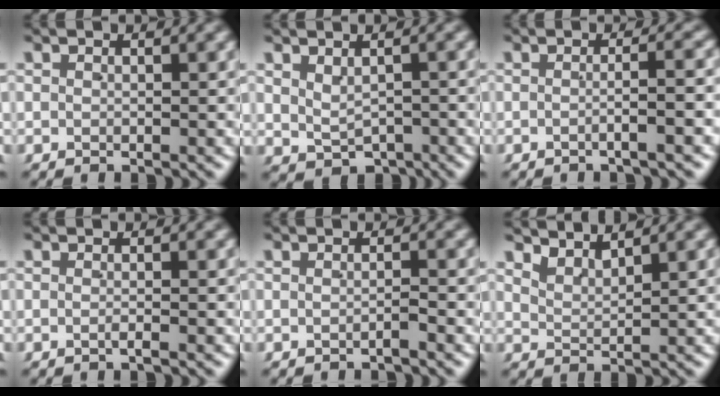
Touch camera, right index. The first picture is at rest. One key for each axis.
{"total": 1.7, "fx": -0.1, "fy": 1.3, "fz": 1.1, "tx": -0.006, "ty": -0.009, "tz": 0.007}
{"total": 1.9, "fx": -1.0, "fy": -0.5, "fz": 1.5, "tx": -0.022, "ty": 0.003, "tz": -0.019}
{"total": 0.6, "fx": -0.5, "fy": 0.0, "fz": 0.4, "tx": -0.010, "ty": 0.002, "tz": -0.011}
{"total": 0.6, "fx": -0.6, "fy": -0.1, "fz": 0.1, "tx": 0.000, "ty": 0.002, "tz": -0.012}
{"total": 2.4, "fx": 2.4, "fy": 0.1, "fz": 0.3, "tx": -0.015, "ty": -0.002, "tz": 0.046}